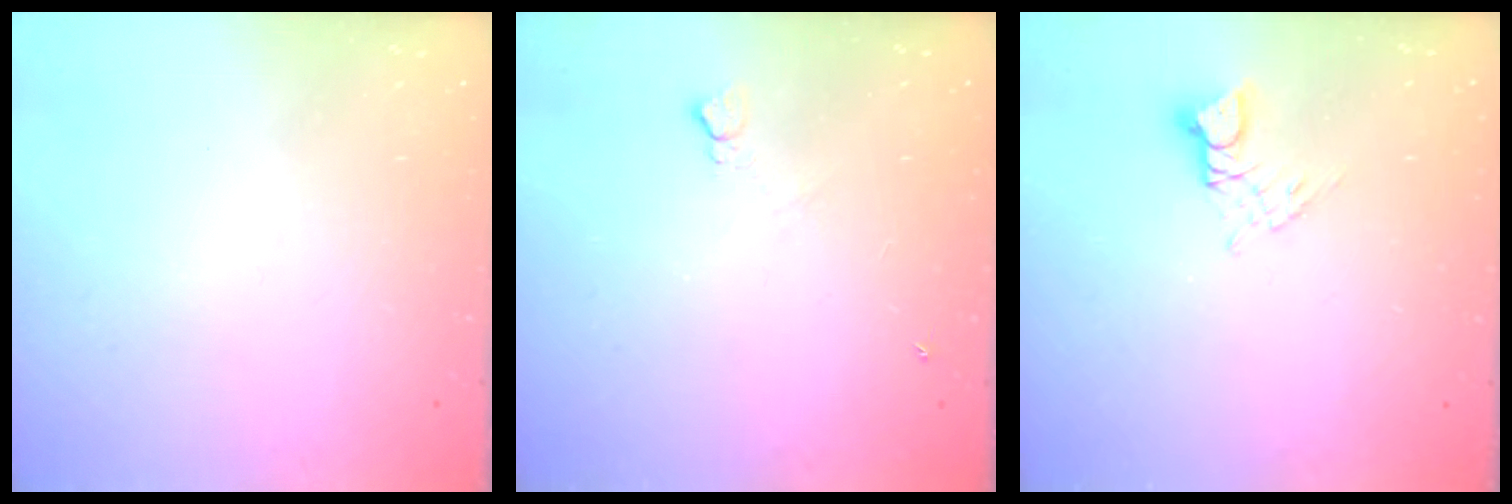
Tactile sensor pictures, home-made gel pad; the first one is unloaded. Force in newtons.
{"total": 4.2, "press": 4.2, "slide": 0.6}
{"total": 3.9, "press": 3.8, "slide": 0.5}